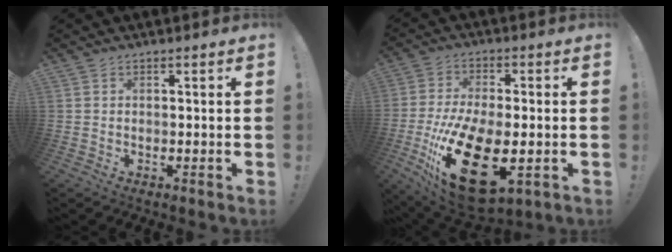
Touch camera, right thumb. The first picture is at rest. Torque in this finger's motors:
{"motor_torque": [2.35, 2.66, 2.07, -0.70, 0.83]}